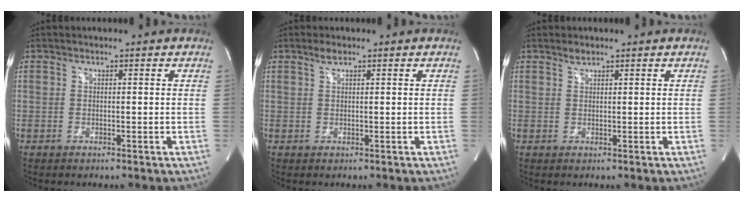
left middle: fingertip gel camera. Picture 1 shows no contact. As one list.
[{"total": 1.2, "force": [0.9, 0.2, 0.8], "torque": [-0.020, 0.003, 0.019]}, {"total": 0.9, "force": [0.9, 0.2, 0.3], "torque": [-0.010, 0.000, 0.018]}]